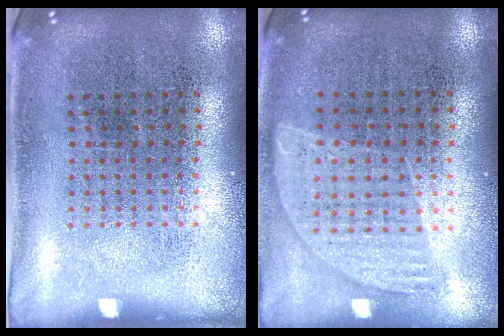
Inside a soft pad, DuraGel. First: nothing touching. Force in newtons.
{"total": 0.9, "press": 0.8, "slide": 0.3}